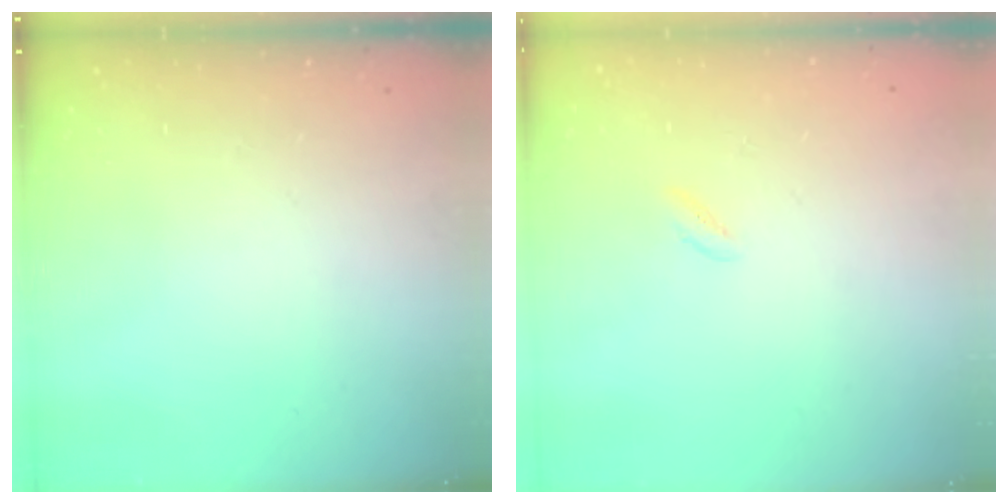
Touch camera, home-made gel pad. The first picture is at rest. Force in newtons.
{"total": 0.6, "press": 0.3, "slide": 0.6}